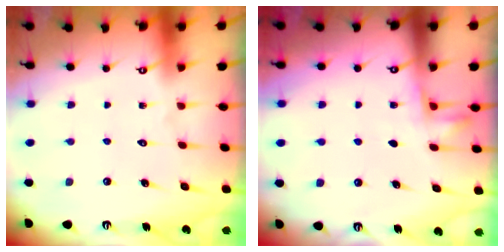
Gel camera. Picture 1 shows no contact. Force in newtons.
{"total": 4.3, "press": 4.1, "slide": 1.3}